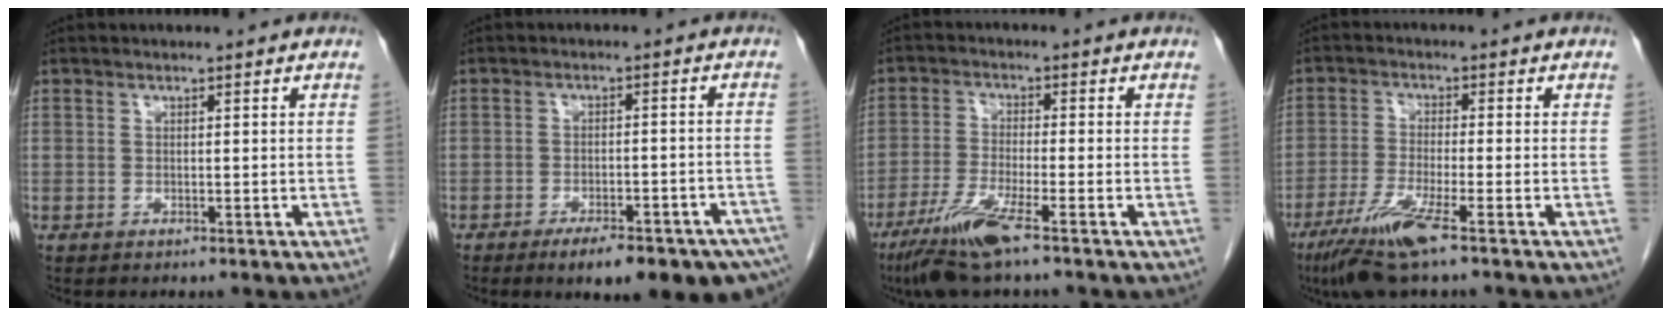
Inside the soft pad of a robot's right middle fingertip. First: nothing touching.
{"total": 14.8, "force": [-10.9, 4.0, 9.1], "torque": [-0.071, 0.010, -0.139]}
{"total": 7.8, "force": [-5.0, 0.0, 6.0], "torque": [-0.124, -0.024, -0.099]}
{"total": 7.9, "force": [-4.8, -0.1, 6.3], "torque": [-0.128, -0.024, -0.093]}